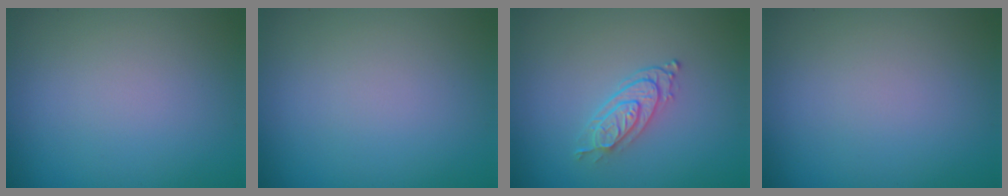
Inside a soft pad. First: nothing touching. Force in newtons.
{"total": 0.0}
{"total": 2.7, "press": 2.1, "slide": 1.7}
{"total": 0.0}